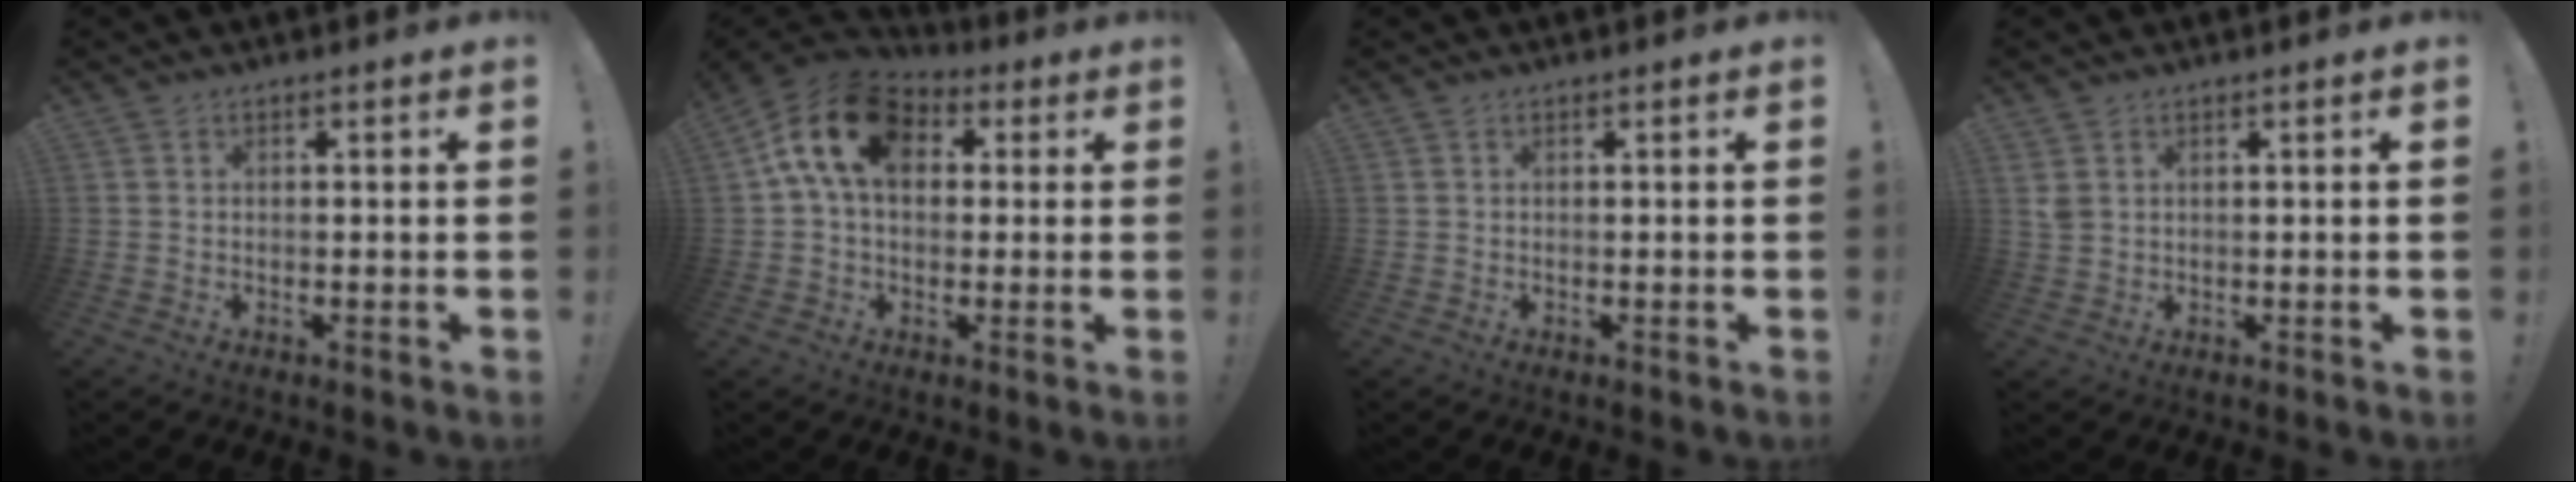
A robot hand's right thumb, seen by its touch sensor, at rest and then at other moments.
{"total": 15.5, "force": [4.2, 10.0, 11.1], "torque": [-0.197, 0.008, 0.078]}
{"total": 0.0}
{"total": 2.4, "force": [1.1, 1.5, 1.4], "torque": [-0.020, -0.001, 0.021]}